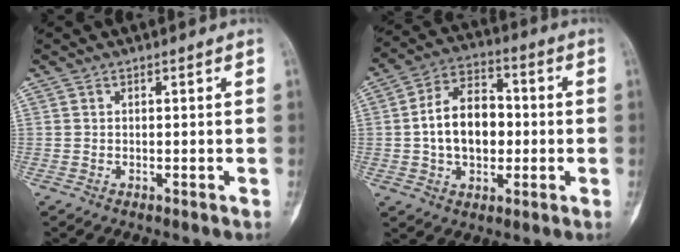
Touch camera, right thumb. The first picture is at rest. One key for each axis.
{"total": 13.2, "fx": -0.4, "fy": 8.8, "fz": 9.8, "tx": -0.142, "ty": 0.027, "tz": -0.013}